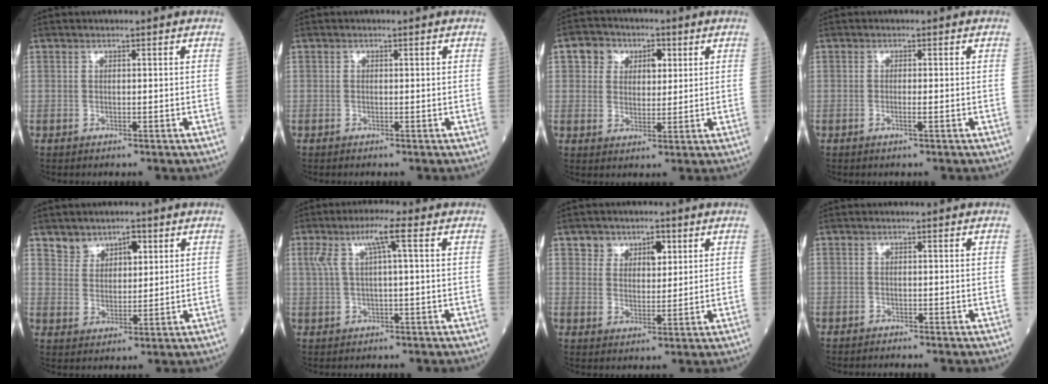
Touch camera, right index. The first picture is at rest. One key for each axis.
{"total": 0.0}
{"total": 6.1, "fx": 2.3, "fy": 4.8, "fz": 3.1, "tx": -0.043, "ty": 0.023, "tz": 0.040}
{"total": 0.9, "fx": -0.3, "fy": -0.2, "fz": 0.8, "tx": -0.018, "ty": 0.000, "tz": -0.004}
{"total": 4.8, "fx": 3.1, "fy": 3.3, "fz": 1.5, "tx": -0.020, "ty": 0.011, "tz": 0.061}
{"total": 4.9, "fx": 1.7, "fy": -0.1, "fz": 4.6, "tx": -0.094, "ty": 0.024, "tz": 0.038}
{"total": 4.9, "fx": 2.6, "fy": 3.5, "fz": 2.2, "tx": -0.026, "ty": 0.011, "tz": 0.045}
{"total": 0.7, "fx": -0.7, "fy": -0.2, "fz": 0.0, "tx": -0.002, "ty": -0.001, "tz": -0.011}